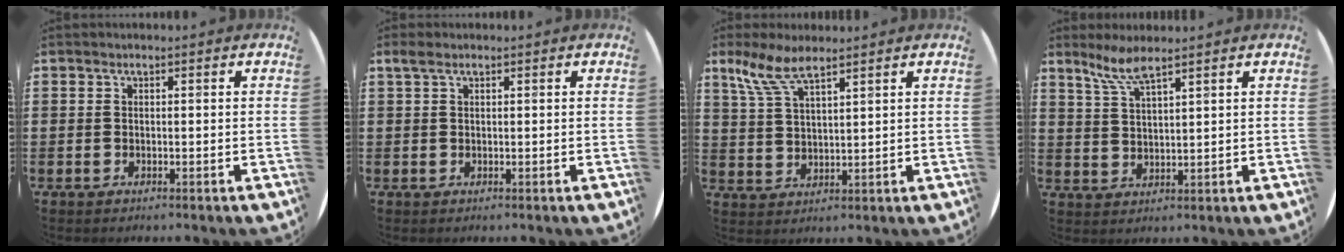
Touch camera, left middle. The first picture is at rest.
{"total": 0.9, "force": [0.7, 0.3, 0.6], "torque": [-0.011, 0.004, 0.011]}
{"total": 6.4, "force": [4.8, 1.5, 3.9], "torque": [-0.089, -0.008, 0.086]}
{"total": 4.6, "force": [3.7, 0.5, 2.7], "torque": [-0.061, 0.000, 0.065]}